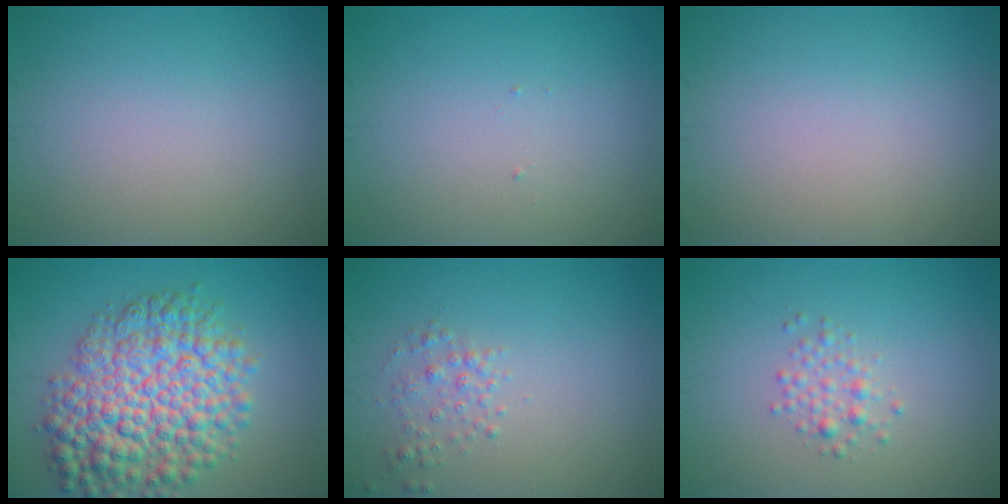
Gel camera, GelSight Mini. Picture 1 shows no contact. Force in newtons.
{"total": 0.0}
{"total": 0.0}
{"total": 10.0, "press": 10.0, "slide": 0.3}
{"total": 1.6, "press": 1.6, "slide": 0.1}
{"total": 1.7, "press": 1.7, "slide": 0.1}